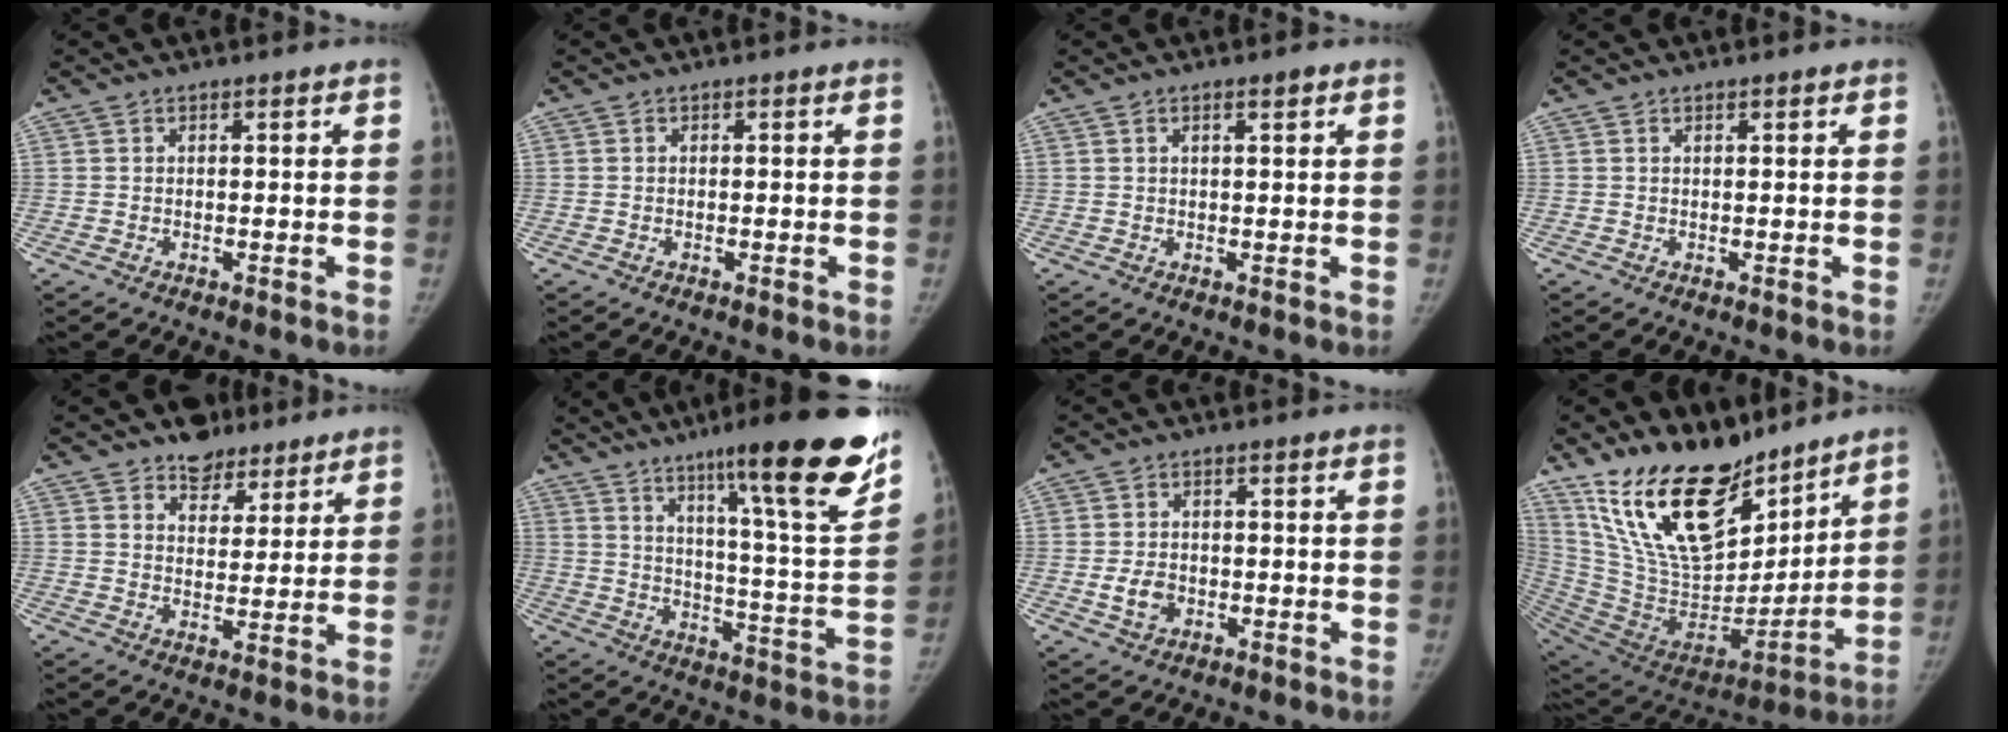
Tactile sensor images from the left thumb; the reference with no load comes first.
{"total": 0.0}
{"total": 1.8, "force": [1.1, 0.3, 1.5], "torque": [-0.021, -0.004, 0.017]}
{"total": 0.8, "force": [0.6, 0.1, 0.5], "torque": [-0.006, -0.002, 0.010]}
{"total": 7.3, "force": [5.5, 4.5, 1.8], "torque": [0.008, -0.032, 0.088]}
{"total": 24.6, "force": [16.0, 2.5, 18.5], "torque": [-0.245, -0.075, 0.238]}
{"total": 3.6, "force": [-0.8, 2.8, 2.2], "torque": [-0.034, 0.002, -0.010]}
{"total": 26.8, "force": [19.0, 12.1, 14.6], "torque": [-0.233, -0.094, 0.345]}